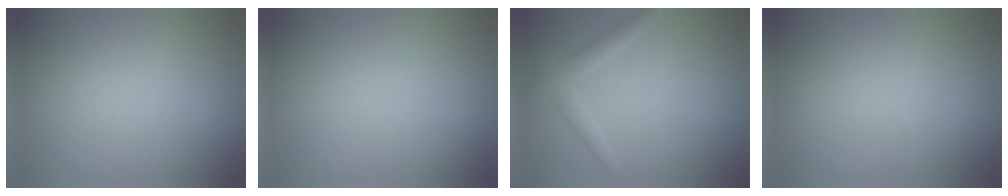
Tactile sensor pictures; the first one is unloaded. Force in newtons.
{"total": 0.0}
{"total": 2.0, "press": 2.0, "slide": 0.1}
{"total": 0.0}